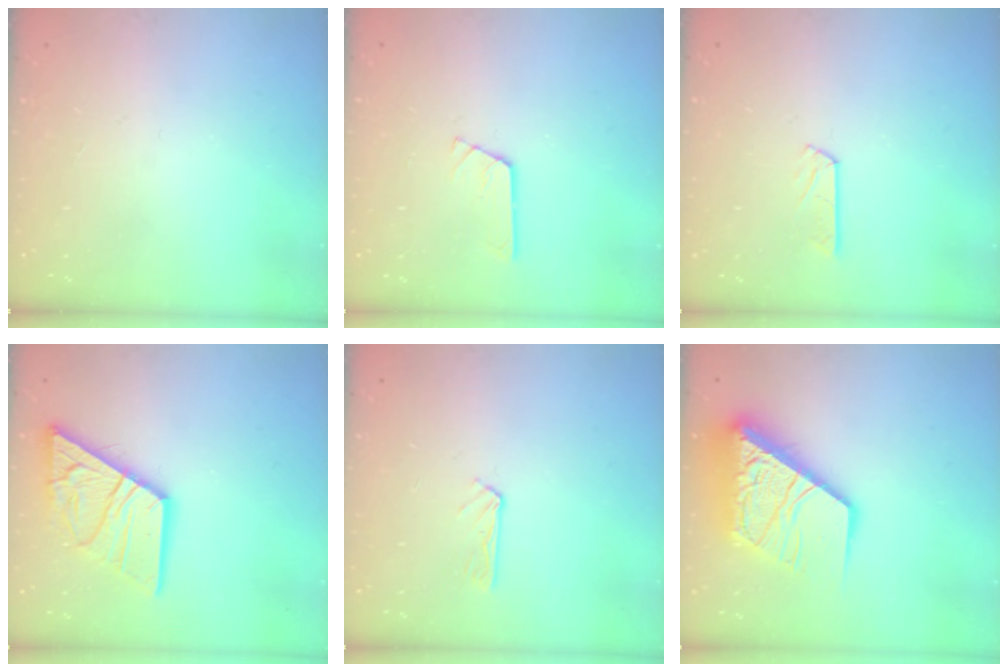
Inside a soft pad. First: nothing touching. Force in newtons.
{"total": 2.7, "press": 2.7, "slide": 0.3}
{"total": 4.6, "press": 4.6, "slide": 0.3}
{"total": 16.6, "press": 16.6, "slide": 1.7}
{"total": 2.7, "press": 2.7, "slide": 0.2}
{"total": 20.2, "press": 20.1, "slide": 2.4}